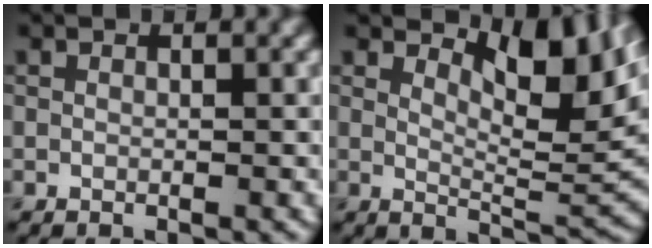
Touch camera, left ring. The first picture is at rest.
{"total": 7.3, "force": [3.7, 2.5, 5.7], "torque": [-0.082, -0.005, 0.060]}